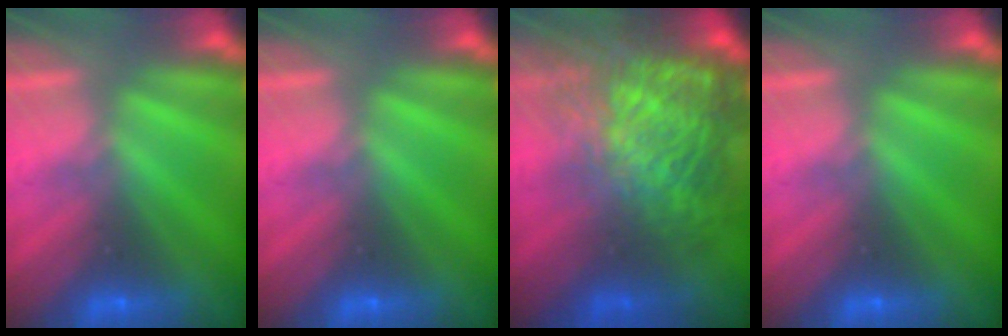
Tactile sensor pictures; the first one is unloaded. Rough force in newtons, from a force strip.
{"total": 0.0}
{"total": 7.7}
{"total": 0.0}